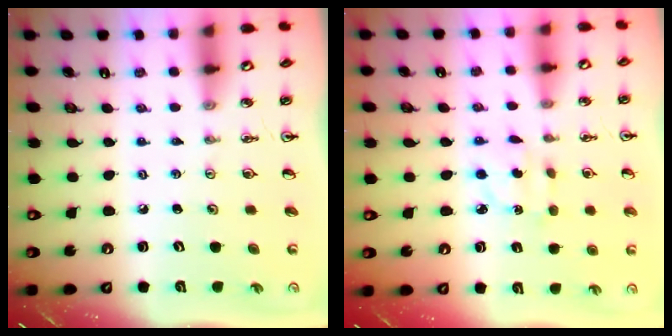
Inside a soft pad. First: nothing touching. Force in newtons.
{"total": 3.9, "press": 3.9, "slide": 0.4}